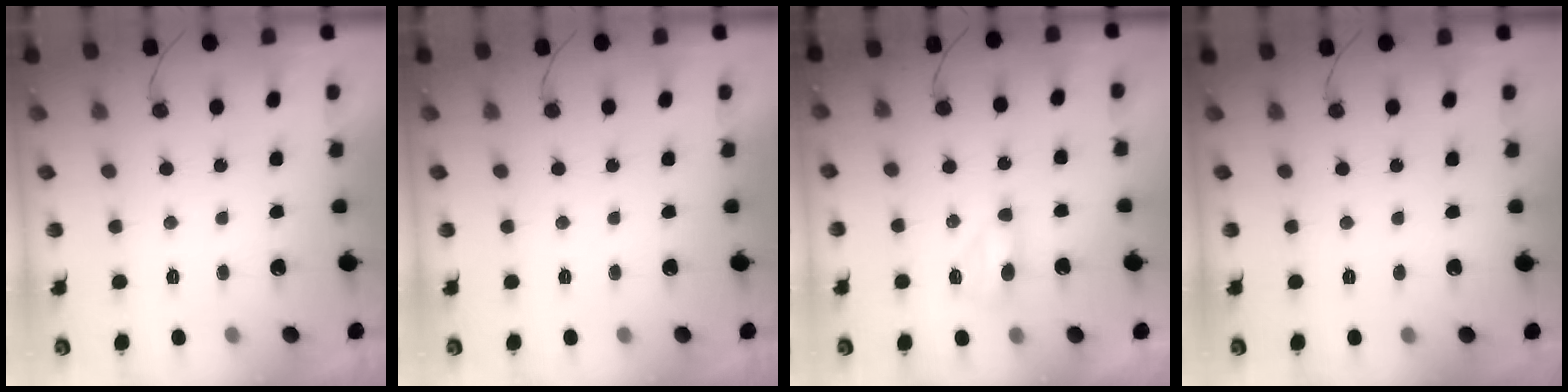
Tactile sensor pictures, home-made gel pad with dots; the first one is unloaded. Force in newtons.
{"total": 0.0}
{"total": 5.2, "press": 5.1, "slide": 0.6}
{"total": 0.0}